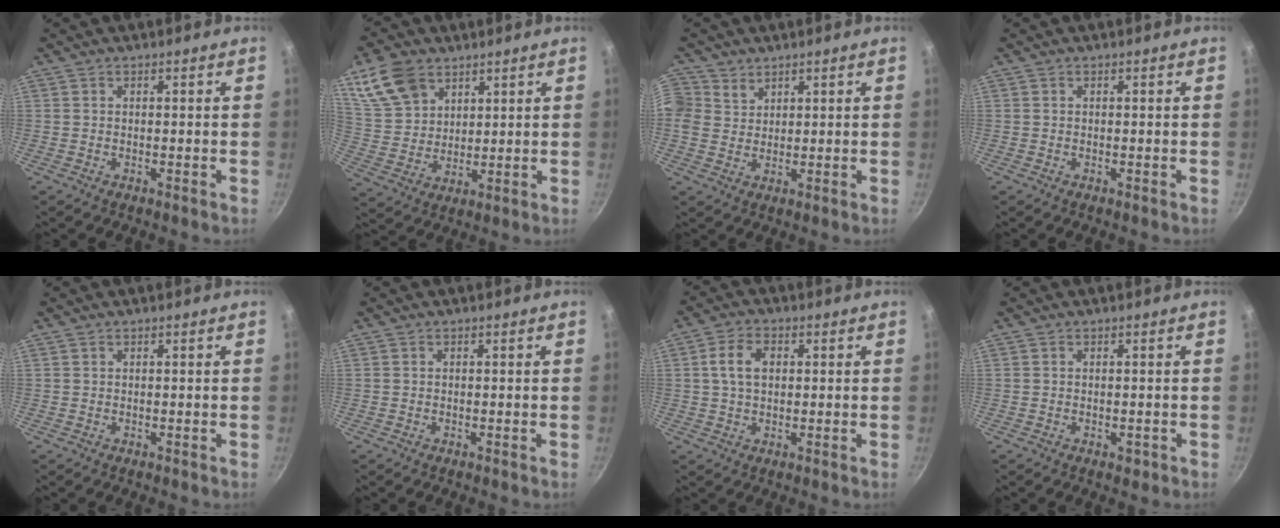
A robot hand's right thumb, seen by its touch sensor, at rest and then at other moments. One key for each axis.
{"total": 11.6, "fx": 6.6, "fy": 7.8, "fz": 5.5, "tx": -0.091, "ty": -0.018, "tz": 0.139}
{"total": 7.8, "fx": 3.9, "fy": 6.4, "fz": 2.0, "tx": -0.032, "ty": 0.012, "tz": 0.078}
{"total": 0.0}
{"total": 0.0}
{"total": 0.0}
{"total": 6.1, "fx": 1.1, "fy": 4.0, "fz": 4.4, "tx": -0.071, "ty": 0.008, "tz": 0.016}
{"total": 1.2, "fx": -0.4, "fy": 0.8, "fz": 0.7, "tx": -0.008, "ty": 0.000, "tz": -0.004}